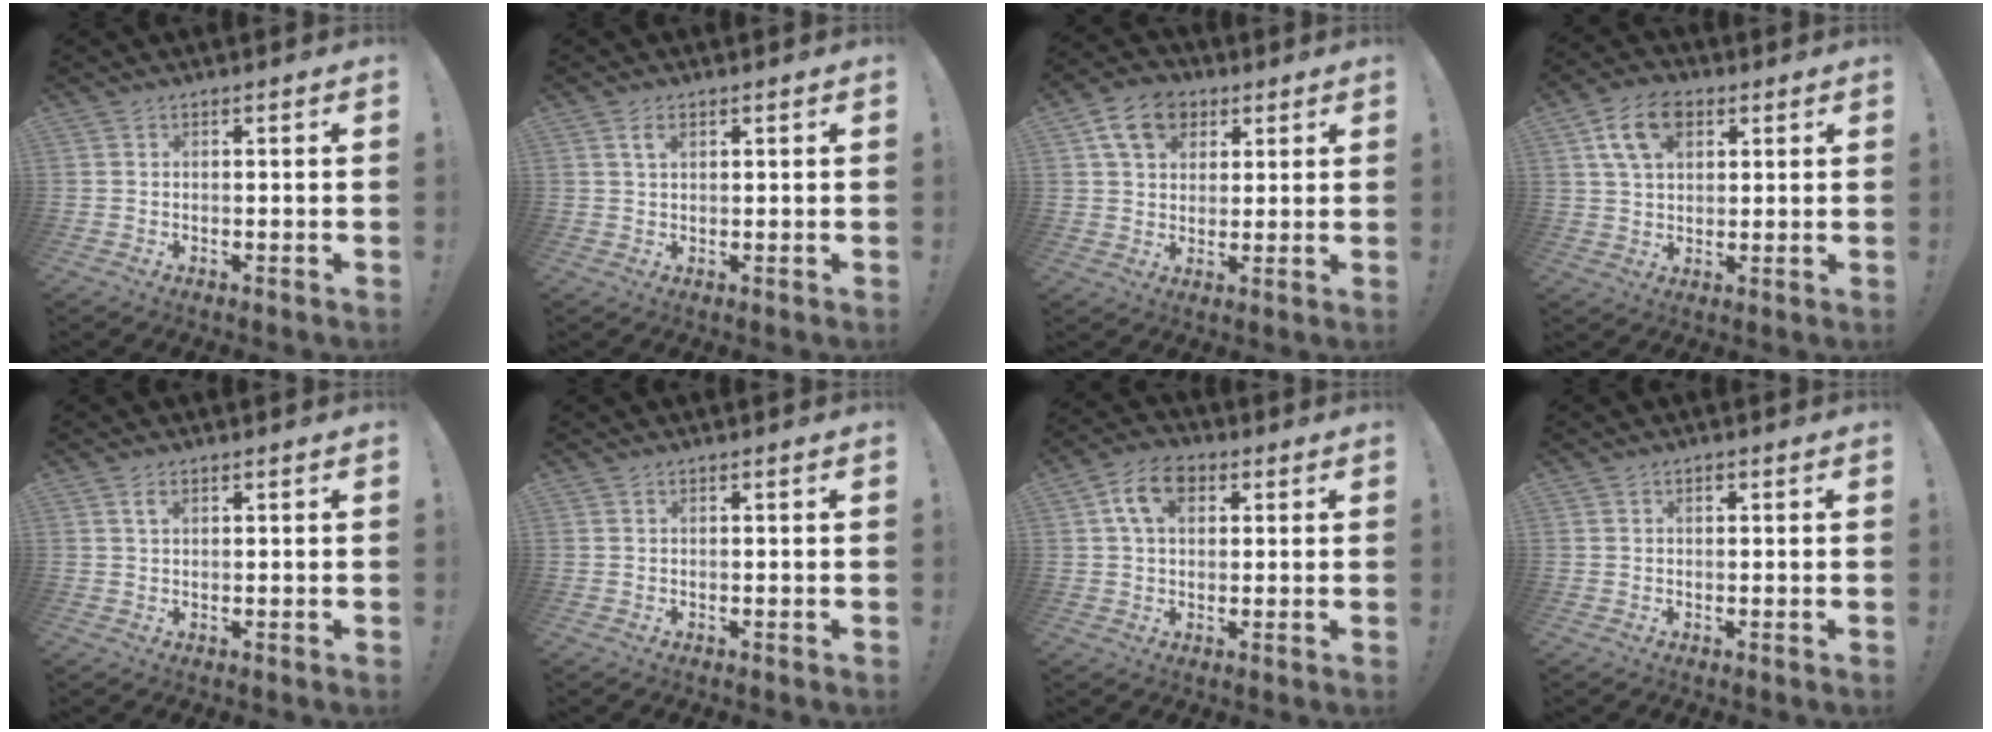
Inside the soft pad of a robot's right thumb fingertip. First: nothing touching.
{"total": 2.6, "force": [1.2, 1.2, 1.9], "torque": [-0.034, -0.002, 0.020]}
{"total": 11.3, "force": [5.3, 8.5, 5.3], "torque": [-0.080, -0.011, 0.103]}
{"total": 11.2, "force": [4.7, 7.2, 7.2], "torque": [-0.125, 0.003, 0.089]}
{"total": 1.9, "force": [0.9, 0.8, 1.5], "torque": [-0.023, -0.002, 0.014]}
{"total": 0.0}
{"total": 9.2, "force": [3.2, 6.2, 5.9], "torque": [-0.102, 0.013, 0.063]}
{"total": 0.6, "force": [0.3, 0.5, 0.4], "torque": [-0.008, 0.003, 0.005]}